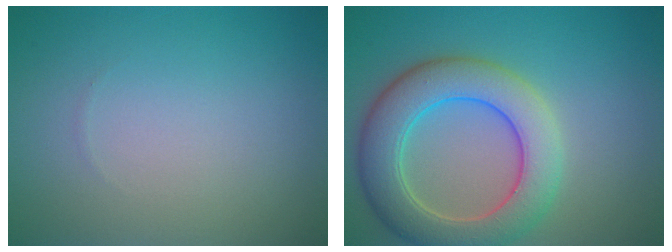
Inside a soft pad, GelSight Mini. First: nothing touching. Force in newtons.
{"total": 7.5, "press": 7.5, "slide": 0.4}